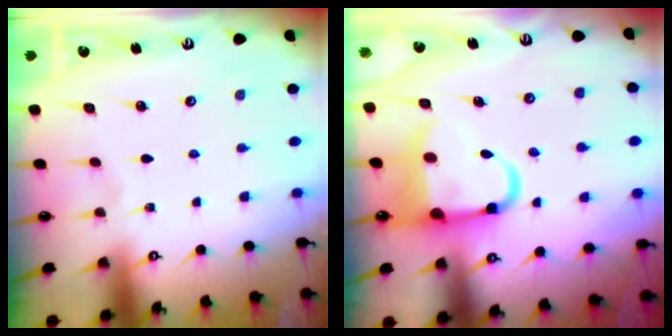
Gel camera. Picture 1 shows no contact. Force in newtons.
{"total": 8.5, "press": 8.2, "slide": 2.0}